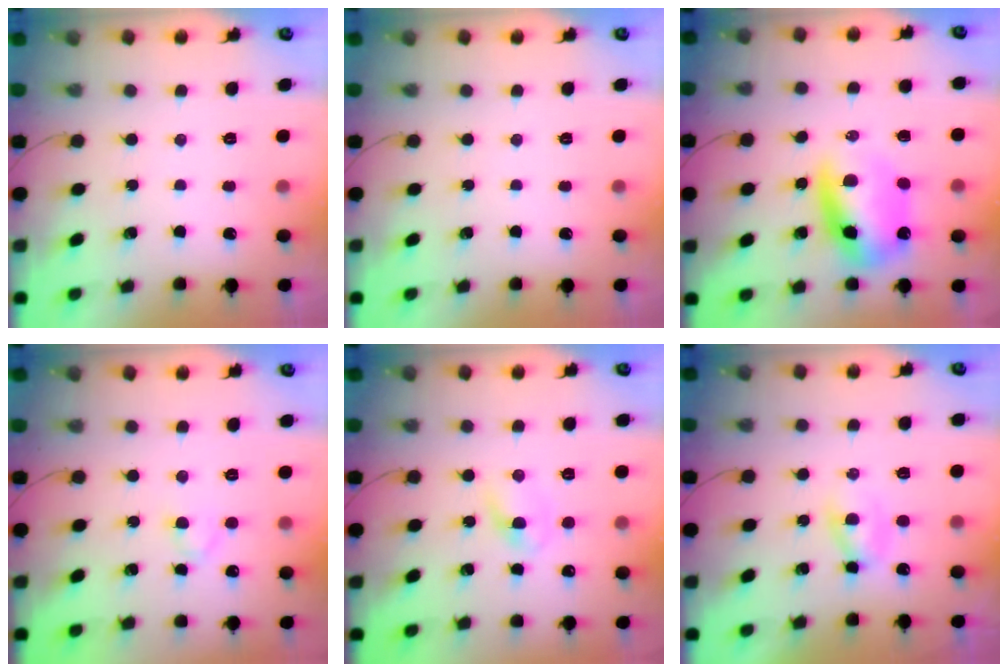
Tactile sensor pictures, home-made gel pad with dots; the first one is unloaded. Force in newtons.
{"total": 0.0}
{"total": 11.3, "press": 10.9, "slide": 2.9}
{"total": 2.0, "press": 1.7, "slide": 0.9}
{"total": 2.9, "press": 2.7, "slide": 1.2}
{"total": 2.2, "press": 2.0, "slide": 0.9}